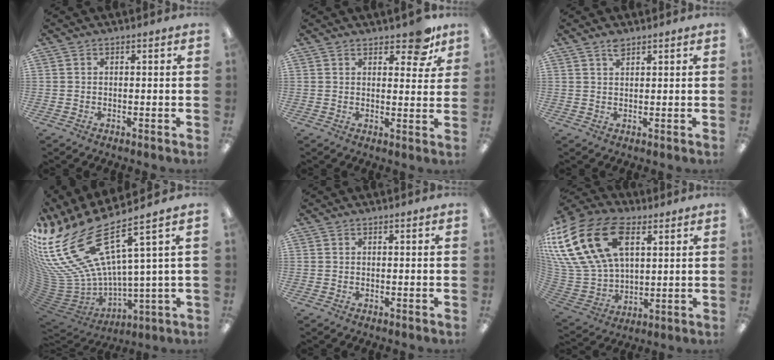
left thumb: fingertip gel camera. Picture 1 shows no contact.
{"total": 7.4, "force": [5.1, 3.2, 4.2], "torque": [-0.045, -0.027, 0.085]}
{"total": 1.9, "force": [1.6, 0.7, 0.9], "torque": [-0.022, -0.002, 0.029]}
{"total": 22.8, "force": [12.4, 8.6, 17.0], "torque": [-0.351, -0.113, 0.235]}
{"total": 0.0}
{"total": 25.6, "force": [9.9, 16.7, 16.8], "torque": [-0.372, -0.040, 0.177]}